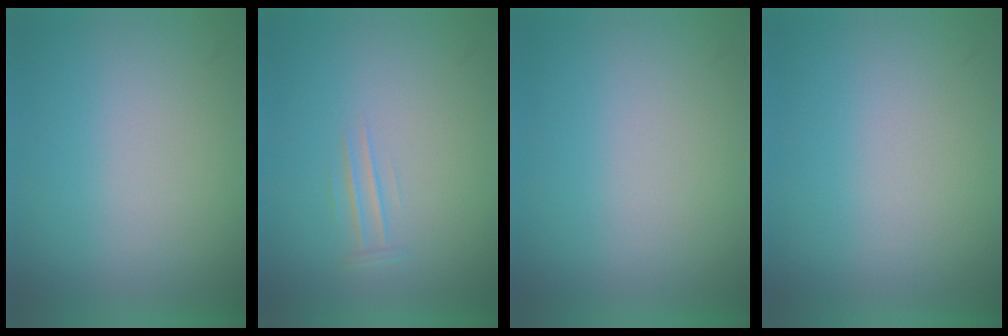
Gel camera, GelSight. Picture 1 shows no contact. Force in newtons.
{"total": 1.0}
{"total": 0.0}
{"total": 0.0}